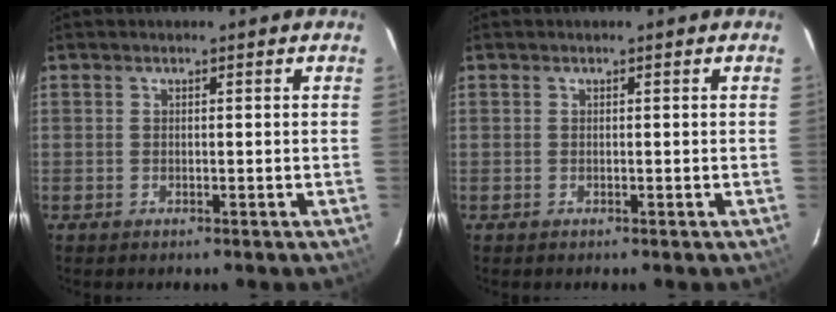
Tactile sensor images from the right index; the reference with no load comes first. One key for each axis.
{"total": 0.0}